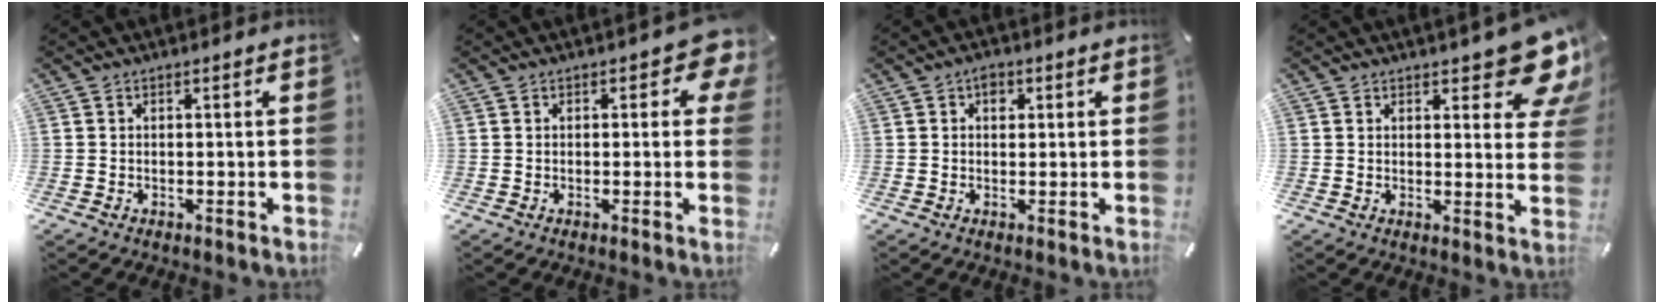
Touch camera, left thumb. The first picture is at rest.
{"total": 5.2, "force": [1.6, 2.8, 4.1], "torque": [-0.042, -0.003, 0.020]}
{"total": 2.2, "force": [0.7, 1.7, 1.3], "torque": [-0.011, 0.001, 0.007]}
{"total": 11.0, "force": [7.3, 4.3, 7.0], "torque": [-0.069, -0.056, 0.124]}